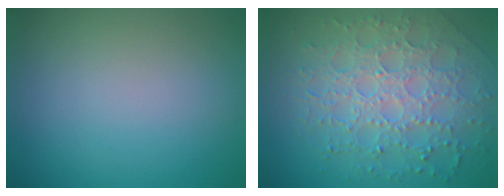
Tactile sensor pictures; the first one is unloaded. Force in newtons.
{"total": 7.5, "press": 5.4, "slide": 5.3}